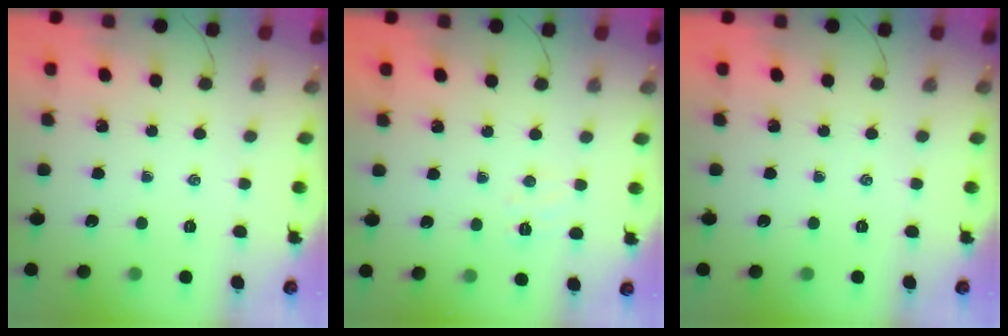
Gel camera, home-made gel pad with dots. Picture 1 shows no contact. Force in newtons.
{"total": 4.9, "press": 4.7, "slide": 1.2}
{"total": 0.0}